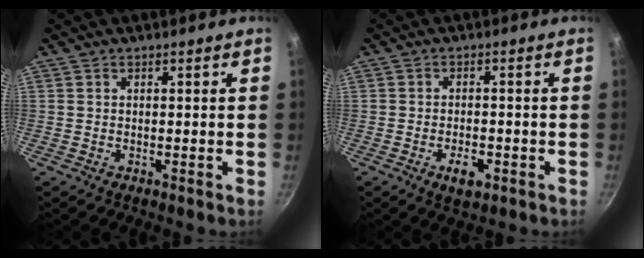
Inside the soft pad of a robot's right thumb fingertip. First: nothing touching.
{"total": 4.0, "force": [-1.8, 2.0, 2.9], "torque": [-0.041, 0.009, -0.025]}